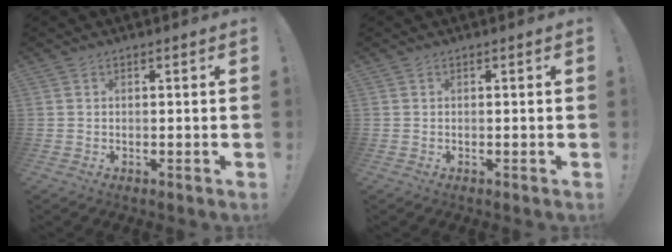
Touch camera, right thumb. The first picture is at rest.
{"total": 0.0}